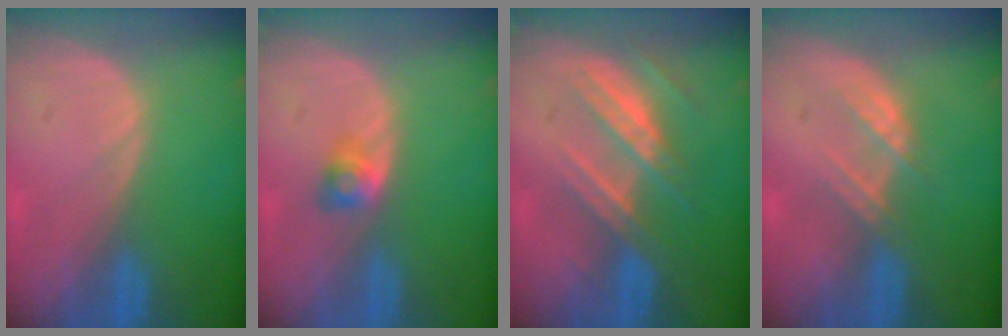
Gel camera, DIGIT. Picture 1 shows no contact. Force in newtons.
{"total": 2.7, "press": 2.4, "slide": 1.1}
{"total": 7.3, "press": 6.8, "slide": 2.7}
{"total": 3.0, "press": 3.0, "slide": 0.3}